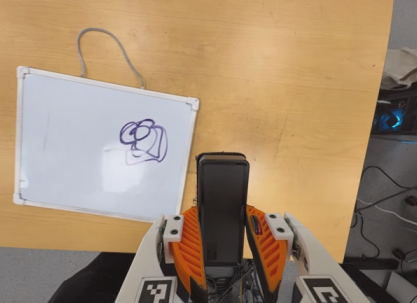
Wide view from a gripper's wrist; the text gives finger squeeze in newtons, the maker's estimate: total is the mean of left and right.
{"total": 5.0, "left": 3.3, "right": 6.6}